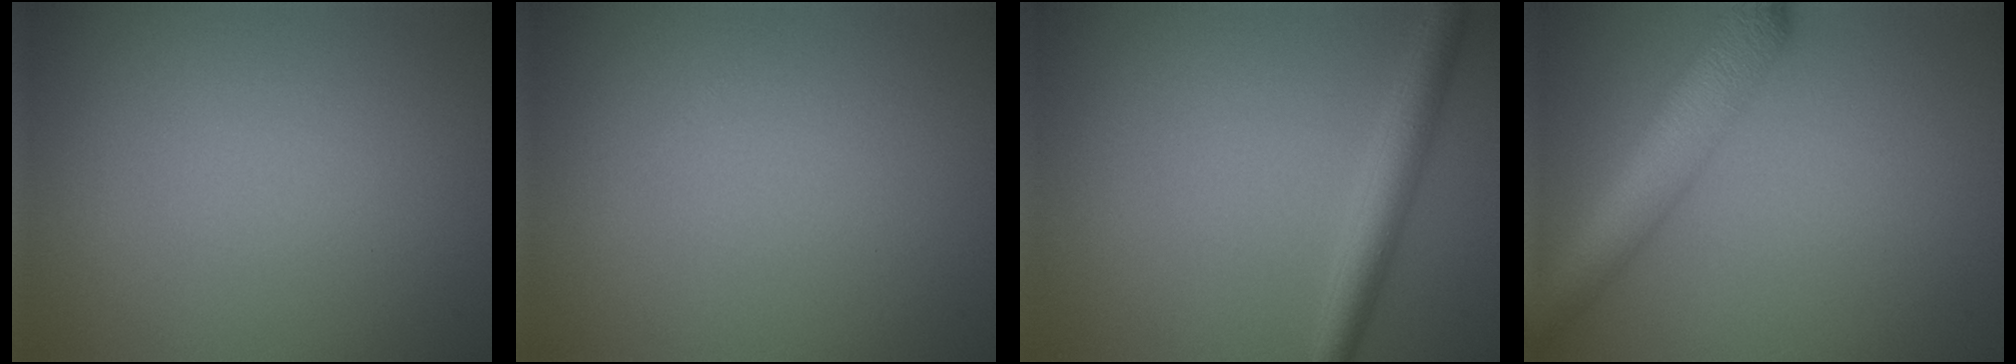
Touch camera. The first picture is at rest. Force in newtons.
{"total": 0.0}
{"total": 3.0, "press": 3.0, "slide": 0.1}
{"total": 6.2, "press": 6.2, "slide": 0.3}